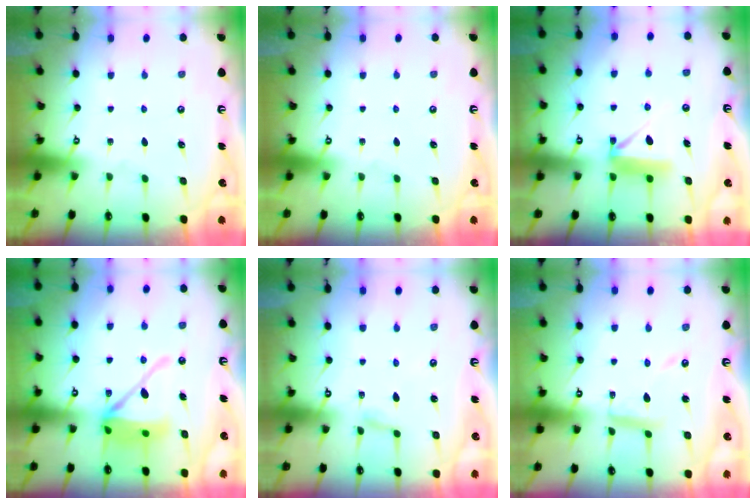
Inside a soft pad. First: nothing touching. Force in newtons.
{"total": 0.0}
{"total": 7.4, "press": 7.4, "slide": 0.4}
{"total": 13.5, "press": 13.3, "slide": 2.0}
{"total": 2.1, "press": 2.1, "slide": 0.3}
{"total": 9.2, "press": 9.2, "slide": 0.6}